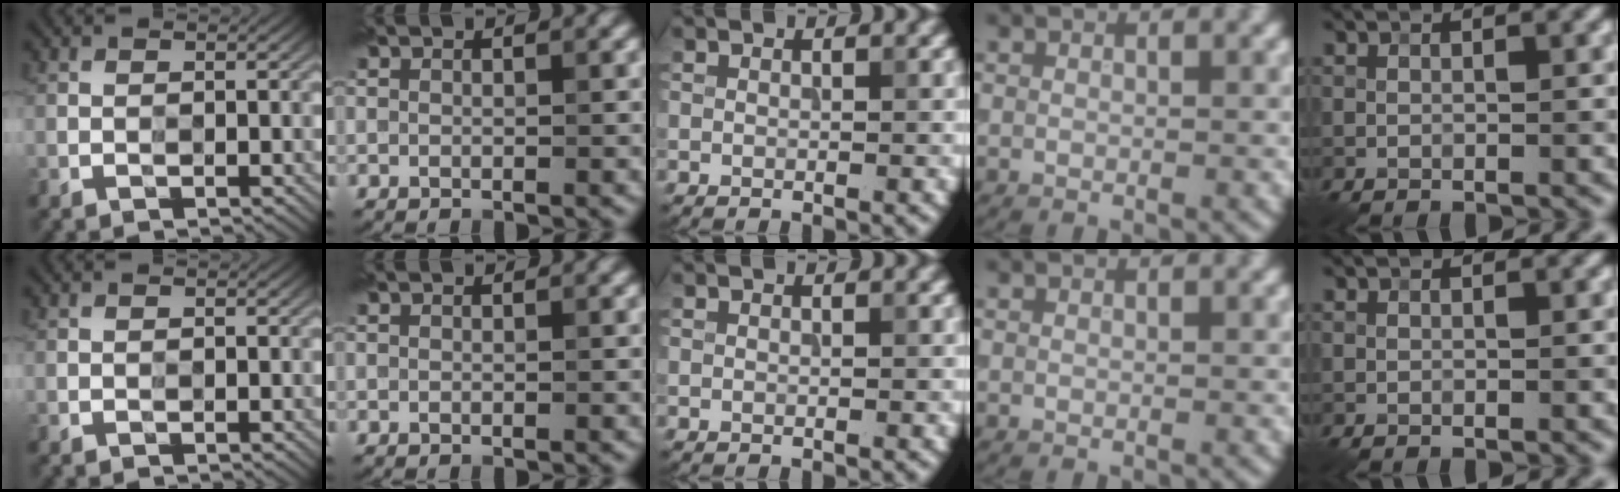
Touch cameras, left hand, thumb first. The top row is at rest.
{}